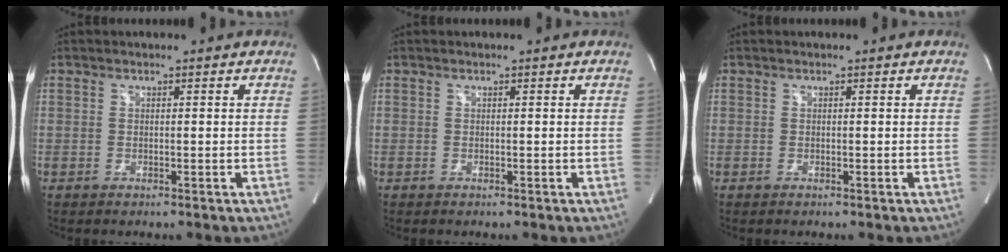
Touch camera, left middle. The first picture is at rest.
{"total": 0.0}
{"total": 0.0}